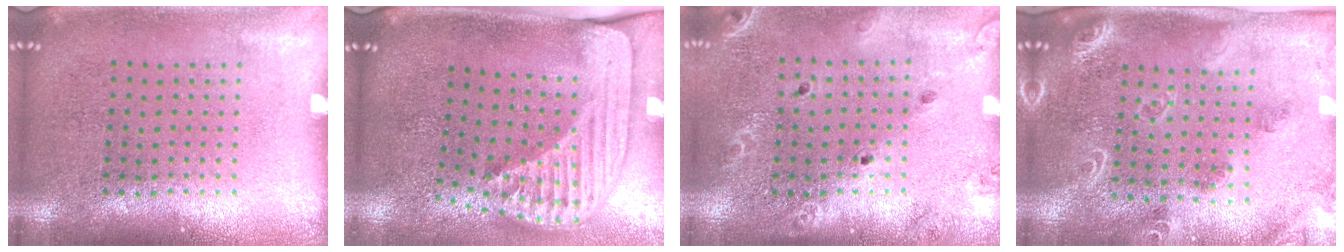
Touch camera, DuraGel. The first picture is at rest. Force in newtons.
{"total": 2.5, "press": 1.8, "slide": 1.8}
{"total": 1.5, "press": 1.4, "slide": 0.2}
{"total": 1.9, "press": 1.8, "slide": 0.3}